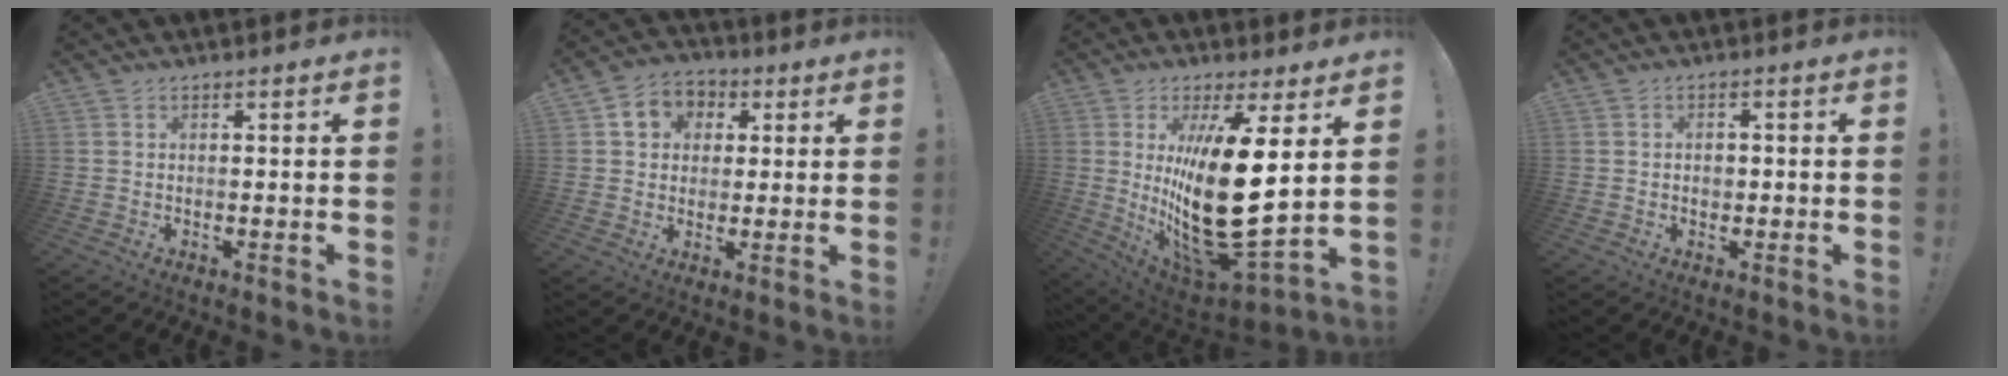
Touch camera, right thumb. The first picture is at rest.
{"total": 8.2, "force": [2.1, 7.4, 2.7], "torque": [-0.040, 0.002, 0.045]}
{"total": 24.6, "force": [4.0, 7.6, 23.0], "torque": [-0.422, -0.064, 0.068]}
{"total": 2.1, "force": [-0.7, 1.7, 1.1], "torque": [-0.006, 0.000, -0.016]}